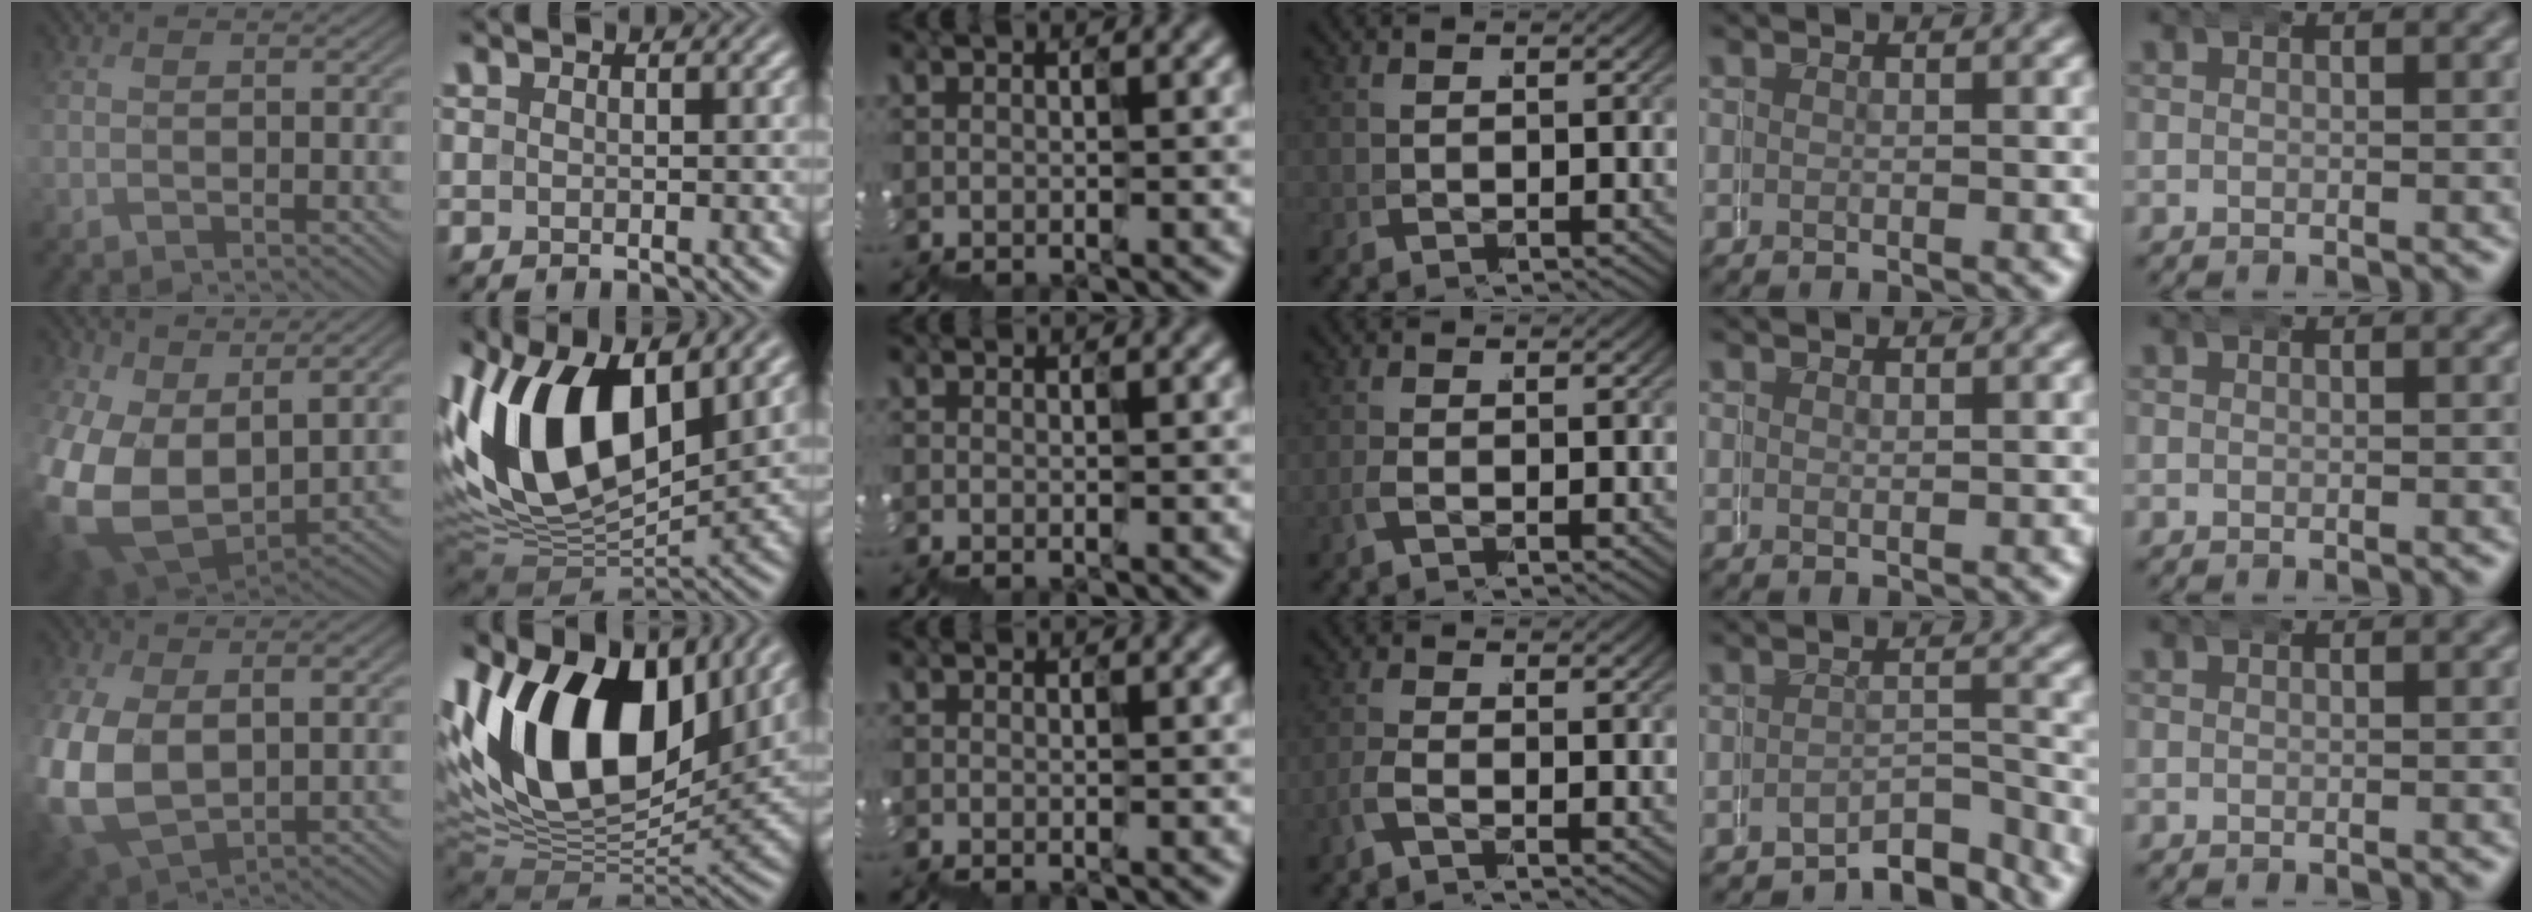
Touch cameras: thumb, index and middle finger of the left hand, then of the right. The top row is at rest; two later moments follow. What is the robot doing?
{"motion": "wrap", "object": "belt"}